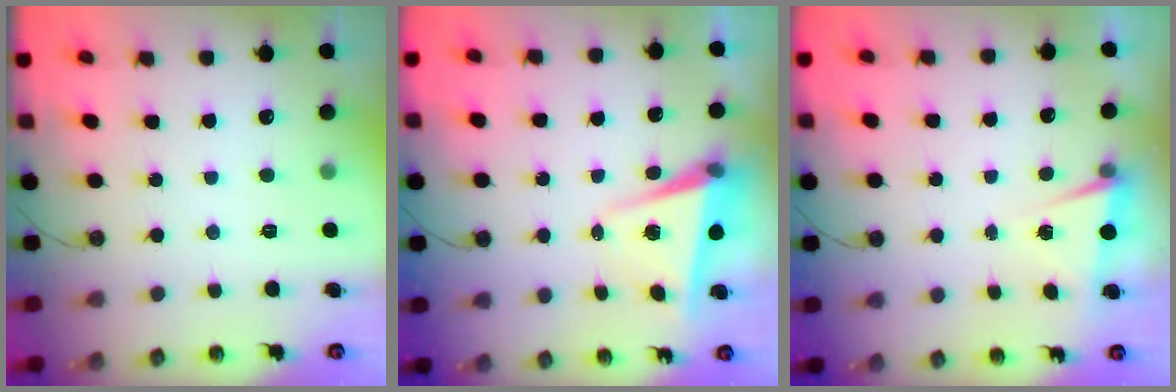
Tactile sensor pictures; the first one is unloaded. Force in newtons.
{"total": 5.7, "press": 5.1, "slide": 2.6}
{"total": 2.8, "press": 1.8, "slide": 2.2}